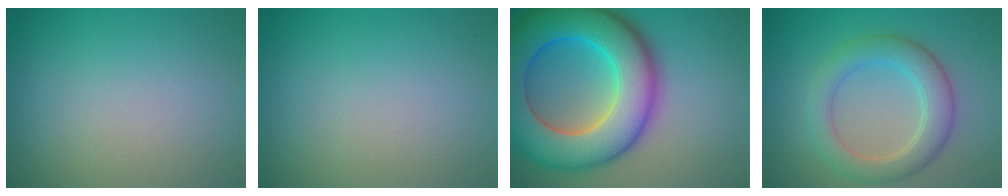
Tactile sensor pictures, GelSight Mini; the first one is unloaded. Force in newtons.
{"total": 0.0}
{"total": 13.5, "press": 13.5, "slide": 0.2}
{"total": 4.7, "press": 4.7, "slide": 0.1}